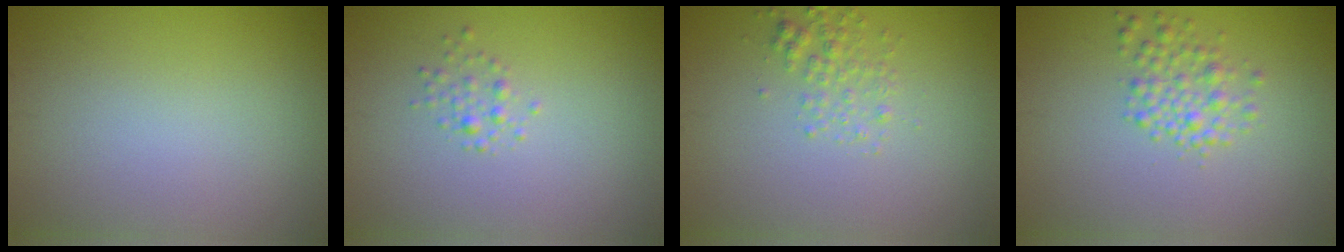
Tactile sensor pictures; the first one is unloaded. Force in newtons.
{"total": 1.2, "press": 1.2, "slide": 0.0}
{"total": 2.0, "press": 2.0, "slide": 0.1}
{"total": 2.6, "press": 2.6, "slide": 0.1}